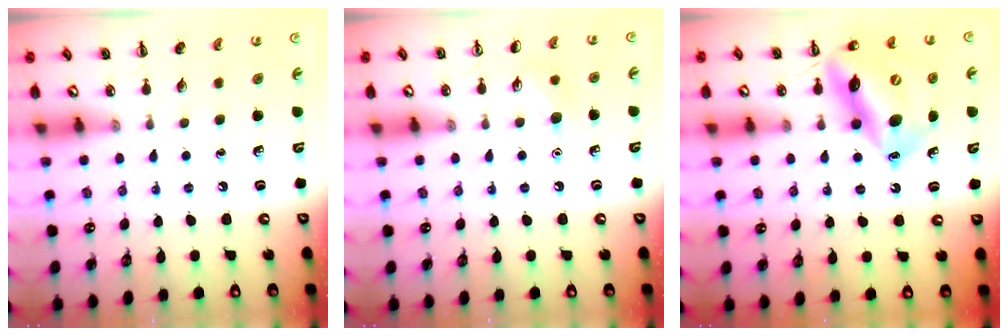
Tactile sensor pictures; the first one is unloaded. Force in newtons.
{"total": 6.1, "press": 5.9, "slide": 1.5}
{"total": 16.9, "press": 16.5, "slide": 3.6}